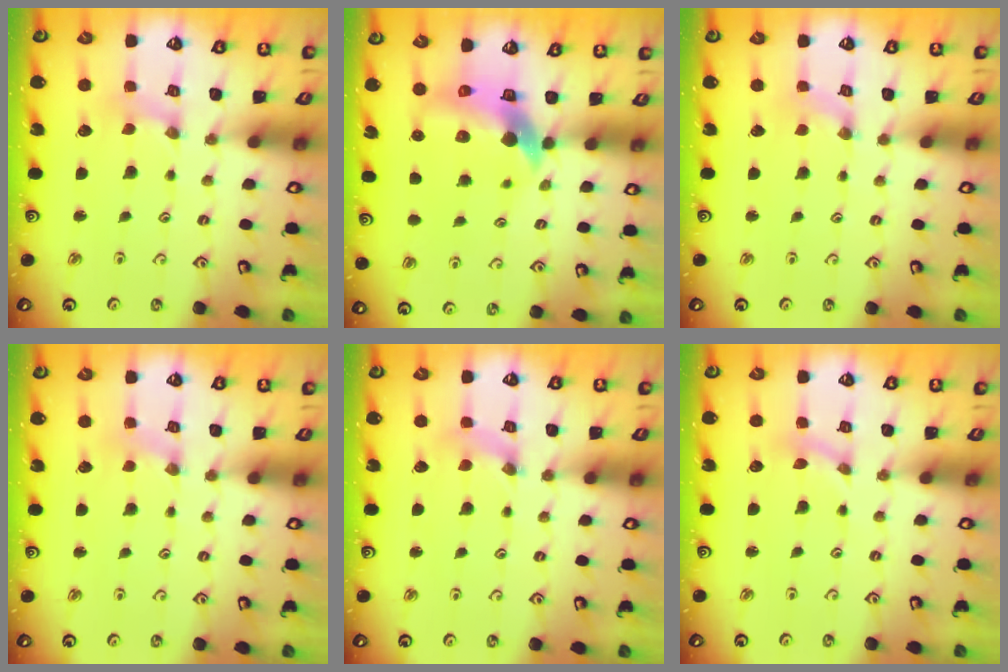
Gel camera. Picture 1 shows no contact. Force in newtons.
{"total": 9.9, "press": 9.8, "slide": 1.3}
{"total": 0.6, "press": 0.6, "slide": 0.2}
{"total": 1.8, "press": 1.7, "slide": 0.4}
{"total": 0.8, "press": 0.7, "slide": 0.3}
{"total": 0.8, "press": 0.8, "slide": 0.0}